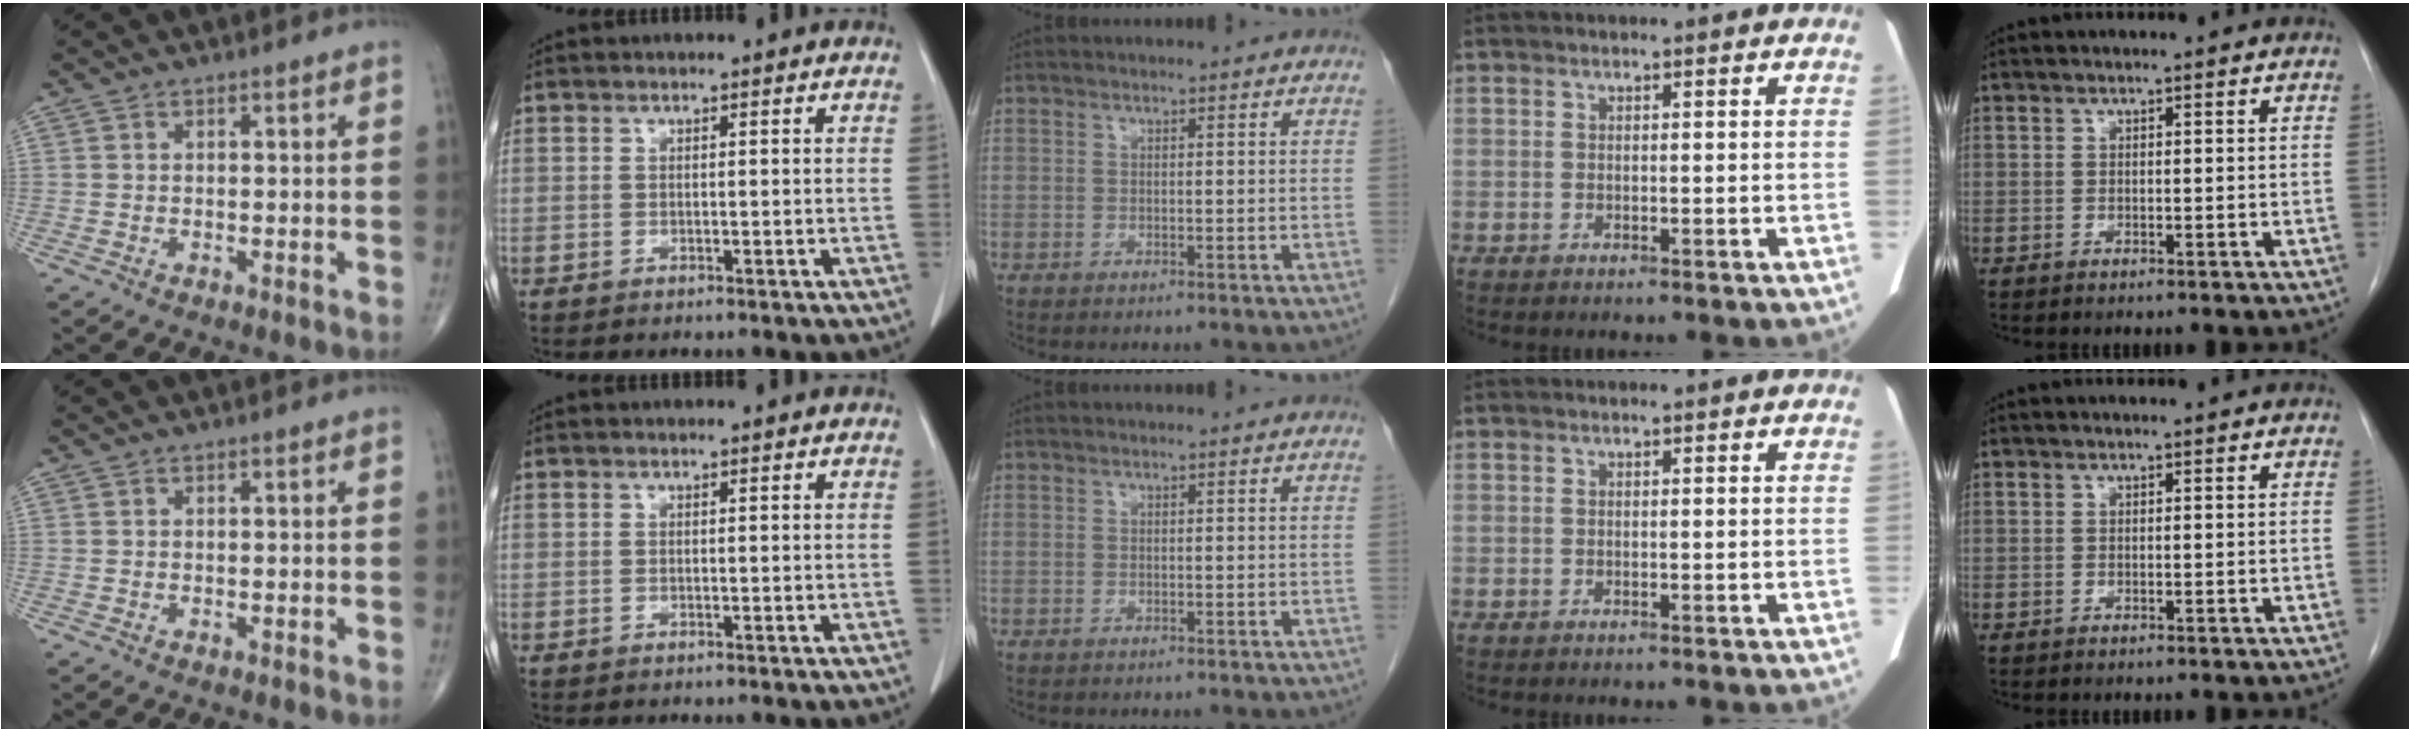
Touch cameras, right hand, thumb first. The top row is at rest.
{}